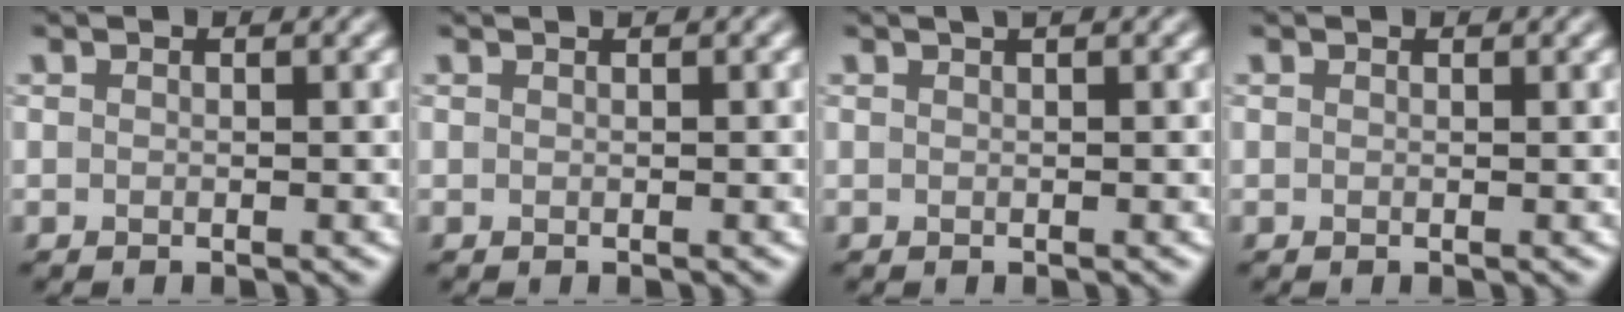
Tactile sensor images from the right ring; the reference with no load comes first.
{"total": 0.7, "force": [0.5, 0.2, 0.5], "torque": [-0.009, 0.002, 0.004]}
{"total": 1.1, "force": [0.7, 0.3, 0.8], "torque": [-0.008, 0.003, 0.005]}
{"total": 0.0}